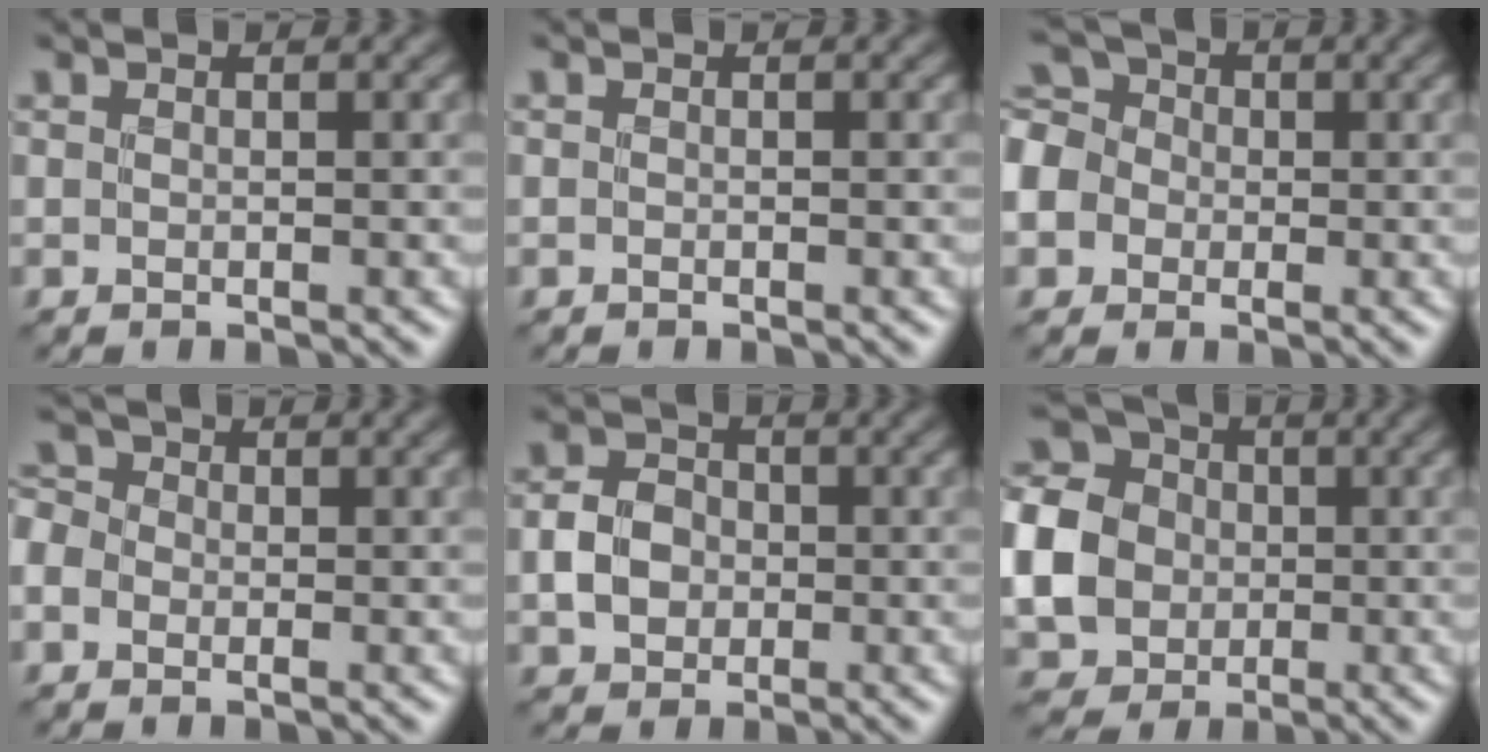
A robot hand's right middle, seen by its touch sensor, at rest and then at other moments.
{"total": 0.0}
{"total": 7.8, "force": [-2.3, 6.8, 3.1], "torque": [-0.077, 0.003, -0.067]}
{"total": 2.9, "force": [-0.5, 2.5, 1.4], "torque": [-0.018, 0.014, -0.022]}
{"total": 3.6, "force": [-0.6, 3.0, 1.9], "torque": [-0.035, 0.004, -0.015]}
{"total": 8.9, "force": [-1.1, 7.7, 4.4], "torque": [-0.117, 0.000, -0.027]}